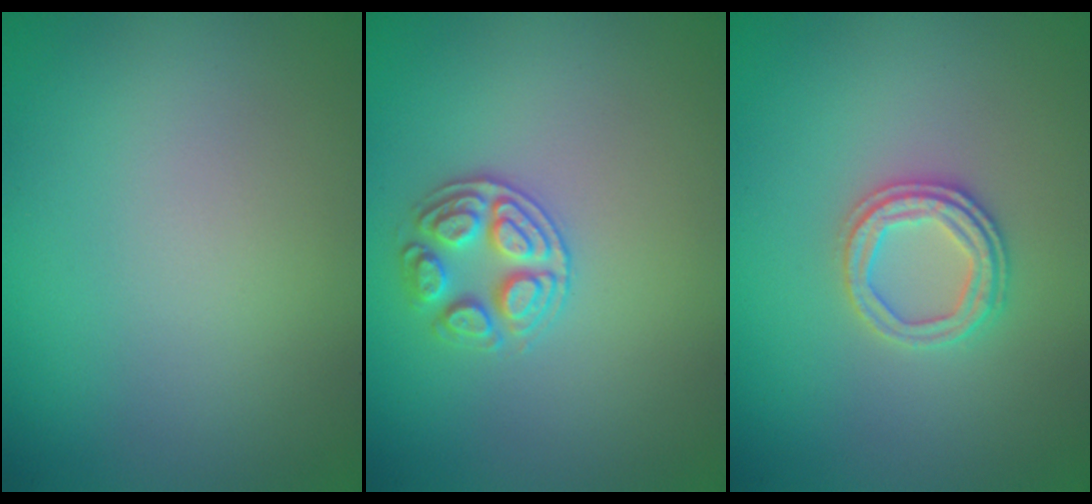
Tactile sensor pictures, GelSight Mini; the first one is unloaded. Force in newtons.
{"total": 2.6, "press": 2.6, "slide": 0.6}
{"total": 2.5, "press": 2.4, "slide": 0.6}